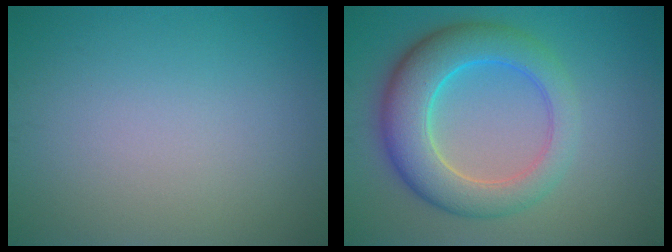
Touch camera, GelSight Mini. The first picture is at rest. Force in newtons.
{"total": 7.6, "press": 7.6, "slide": 0.2}